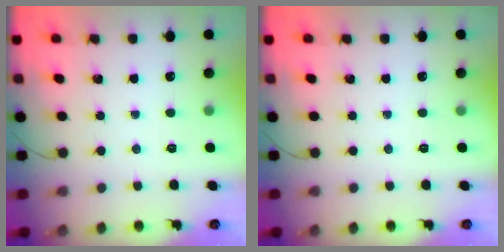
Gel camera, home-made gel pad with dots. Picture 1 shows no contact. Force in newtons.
{"total": 0.0}